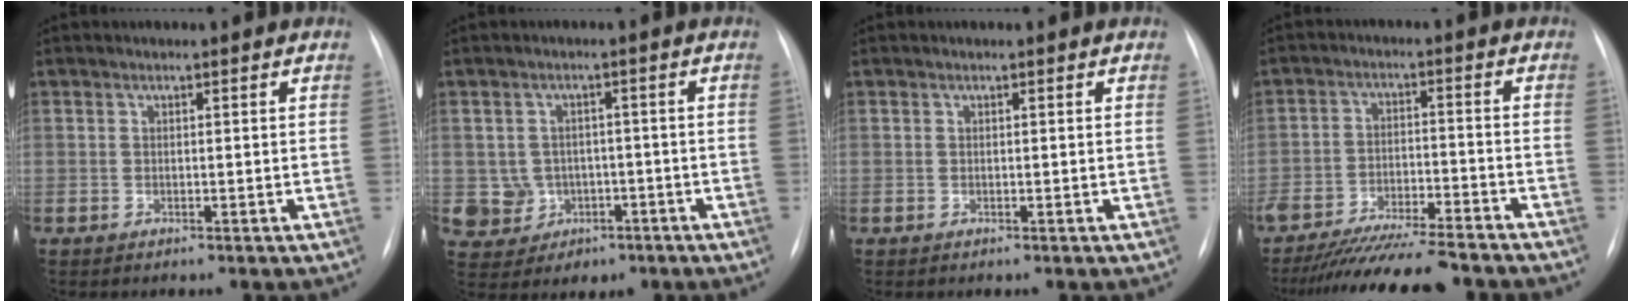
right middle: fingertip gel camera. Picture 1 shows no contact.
{"total": 6.1, "force": [-1.3, 5.9, 1.0], "torque": [-0.018, 0.012, -0.007]}
{"total": 0.0}
{"total": 14.9, "force": [-13.3, 1.2, 6.5], "torque": [-0.102, -0.015, -0.208]}